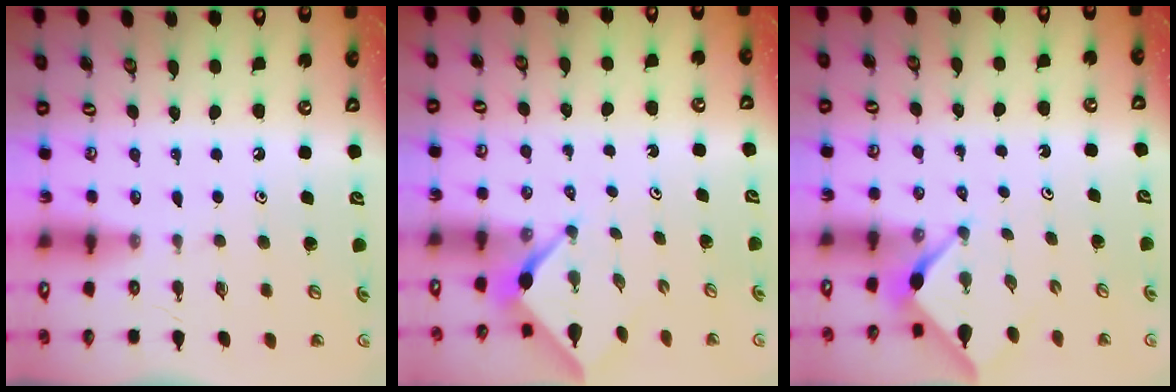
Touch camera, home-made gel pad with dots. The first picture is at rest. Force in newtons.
{"total": 2.4, "press": 2.4, "slide": 0.2}
{"total": 3.1, "press": 3.1, "slide": 0.3}